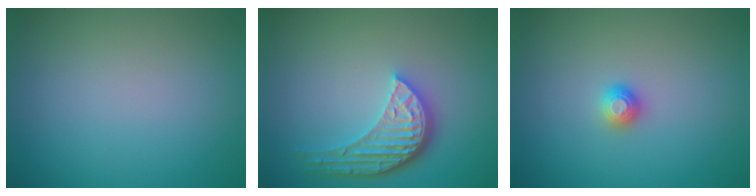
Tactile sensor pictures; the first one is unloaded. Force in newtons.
{"total": 5.3, "press": 3.9, "slide": 3.5}
{"total": 1.2, "press": 1.1, "slide": 0.3}